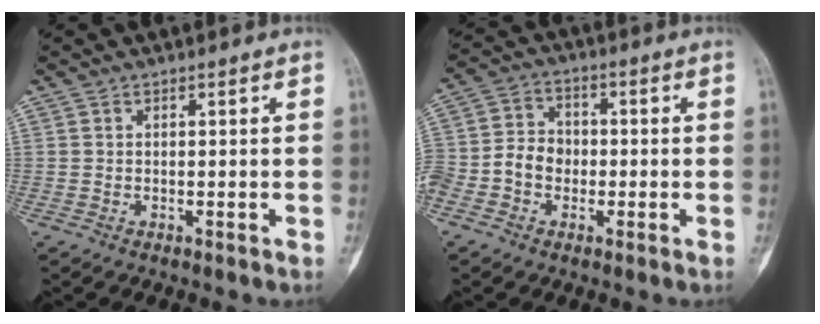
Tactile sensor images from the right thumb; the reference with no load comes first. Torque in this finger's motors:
{"motor_torque": [0.16, 0.10, 0.50, 0.02, 0.11]}